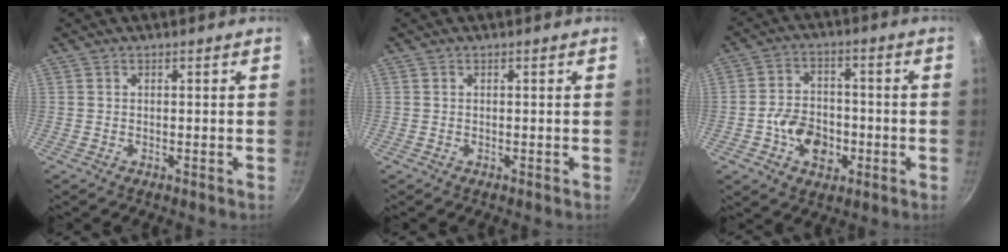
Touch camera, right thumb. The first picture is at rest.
{"total": 0.0}
{"total": 9.7, "force": [-2.9, 7.0, 6.1], "torque": [-0.077, 0.023, -0.052]}